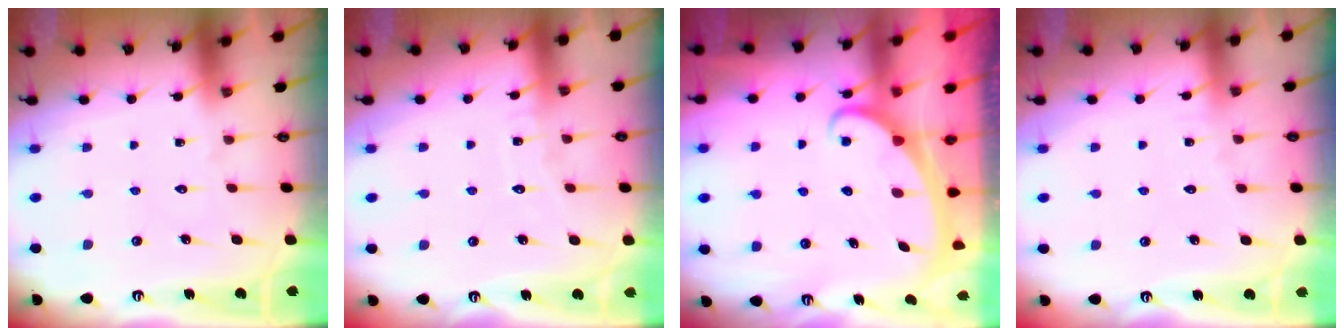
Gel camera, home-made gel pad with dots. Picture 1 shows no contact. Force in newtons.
{"total": 4.7, "press": 4.7, "slide": 0.5}
{"total": 2.4, "press": 2.4, "slide": 0.3}
{"total": 3.3, "press": 3.3, "slide": 0.5}